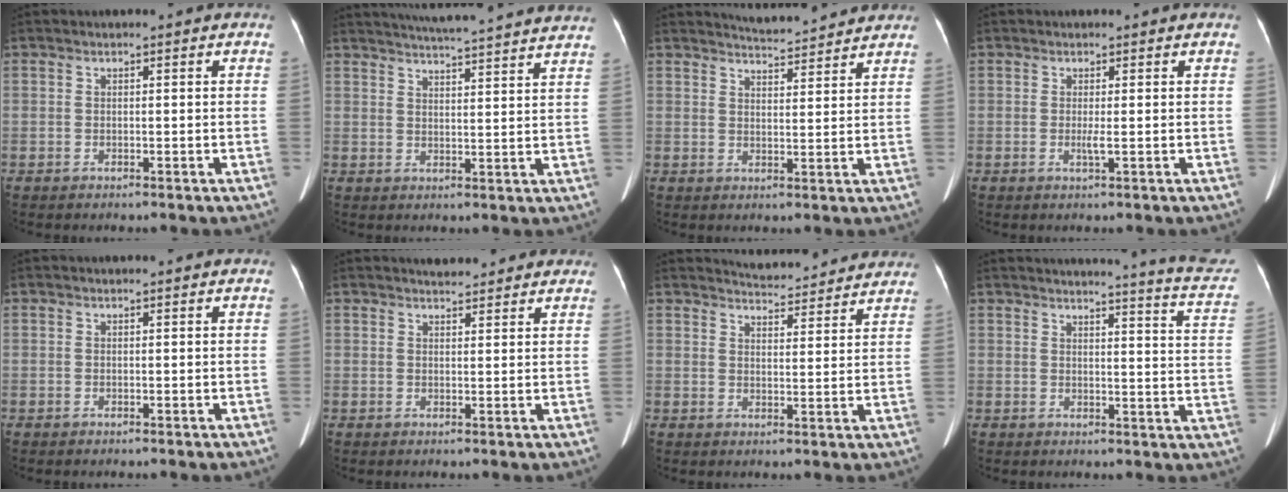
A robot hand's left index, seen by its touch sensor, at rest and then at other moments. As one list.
[{"total": 20.3, "force": [19.0, 0.2, 7.3], "torque": [-0.113, -0.009, 0.236]}, {"total": 6.9, "force": [6.8, 0.5, 1.0], "torque": [-0.025, 0.010, 0.089]}, {"total": 1.1, "force": [-0.1, -0.2, 1.1], "torque": [-0.026, -0.003, 0.000]}, {"total": 0.0}, {"total": 4.6, "force": [4.2, 1.3, 1.1], "torque": [-0.012, 0.014, 0.048]}, {"total": 10.2, "force": [9.9, 1.7, 1.5], "torque": [-0.015, 0.003, 0.116]}, {"total": 15.1, "force": [14.1, 0.2, 5.4], "torque": [-0.056, -0.081, 0.132]}]